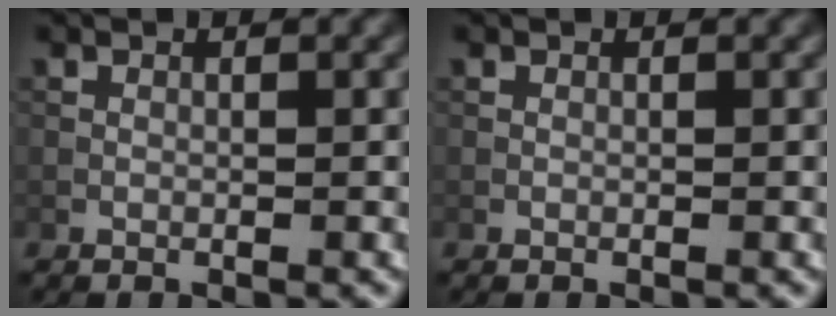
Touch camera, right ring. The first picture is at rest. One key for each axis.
{"total": 0.0}